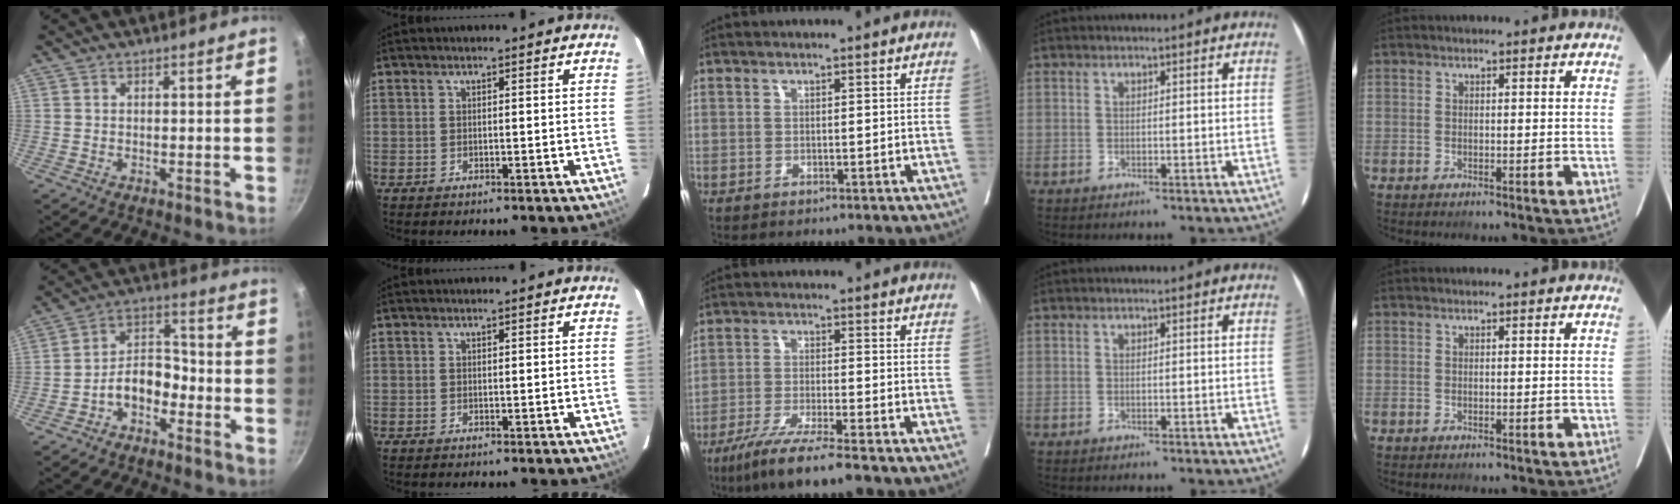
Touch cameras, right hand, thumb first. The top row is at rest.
{"thumb": {"total": 8.3, "force": [-3.6, 5.3, 5.4], "torque": [-0.074, 0.050, -0.073]}, "middle": {"total": 8.6, "force": [-6.3, -0.3, 5.8], "torque": [-0.101, -0.025, -0.110]}}